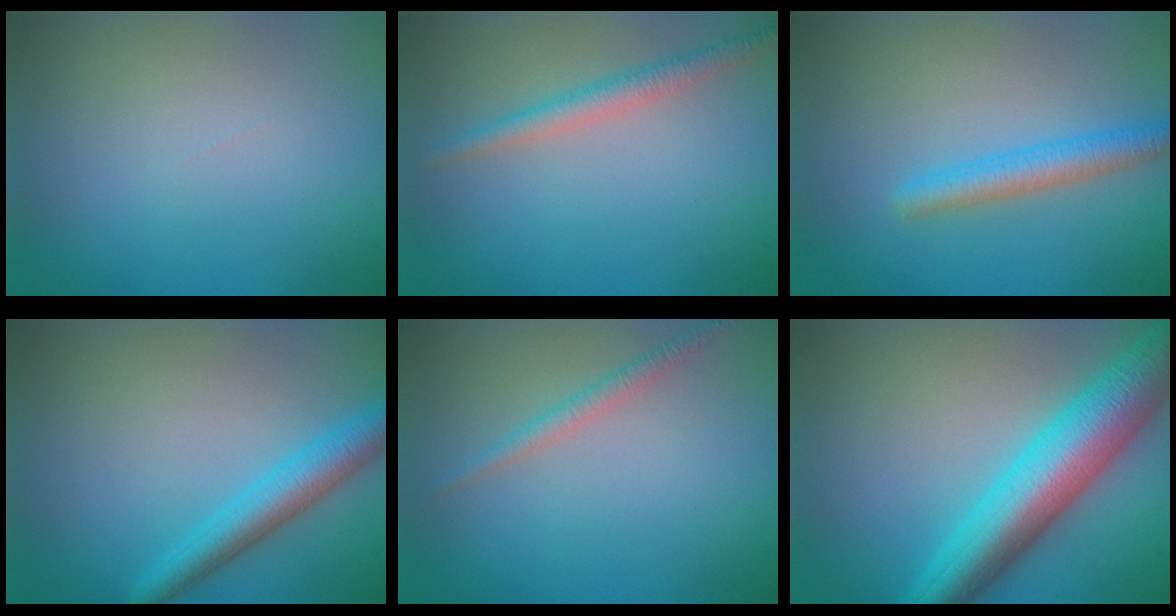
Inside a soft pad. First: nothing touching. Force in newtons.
{"total": 2.2, "press": 2.1, "slide": 0.0}
{"total": 2.8, "press": 2.8, "slide": 0.0}
{"total": 3.7, "press": 3.7, "slide": 0.1}
{"total": 1.4, "press": 1.4, "slide": 0.0}
{"total": 9.2, "press": 9.2, "slide": 0.2}